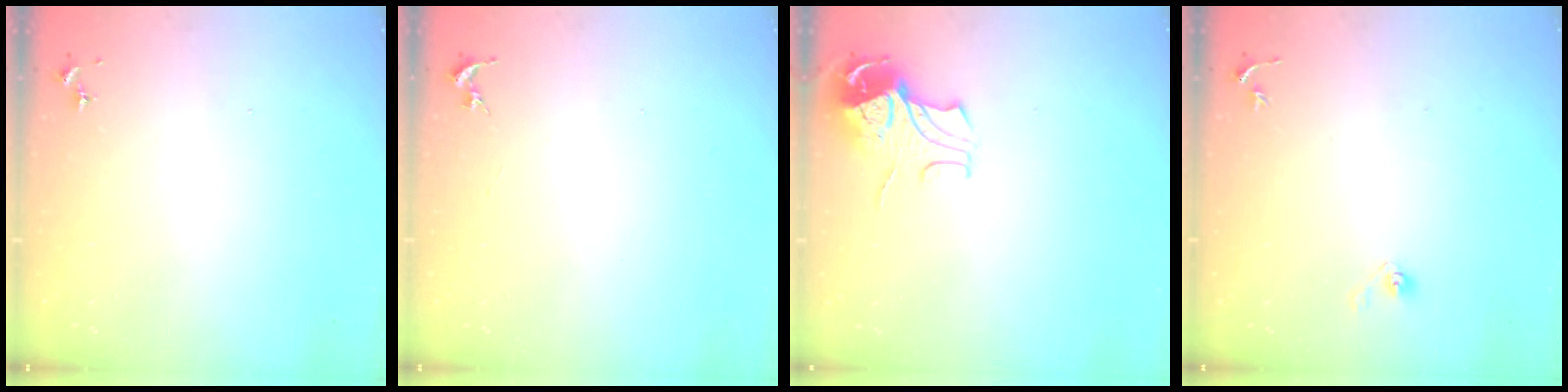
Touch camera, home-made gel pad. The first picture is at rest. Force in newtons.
{"total": 0.0}
{"total": 8.9, "press": 8.9, "slide": 0.9}
{"total": 3.6, "press": 2.9, "slide": 2.0}